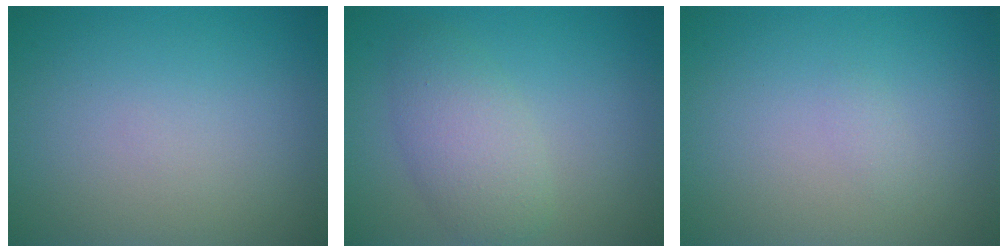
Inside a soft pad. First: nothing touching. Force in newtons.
{"total": 3.7, "press": 3.7, "slide": 0.1}
{"total": 0.6, "press": 0.6, "slide": 0.0}